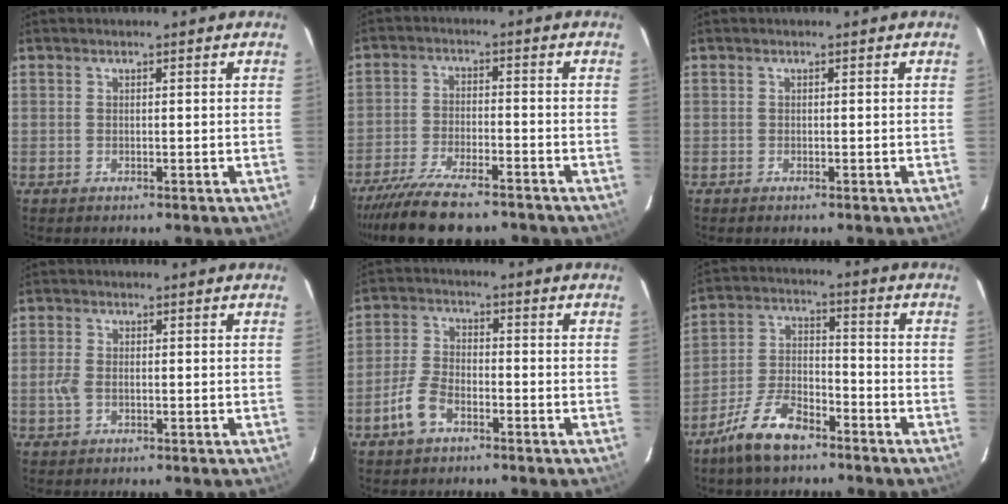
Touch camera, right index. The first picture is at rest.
{"total": 13.5, "force": [-11.2, 3.3, 6.7], "torque": [-0.152, -0.026, -0.190]}
{"total": 0.0}
{"total": 2.8, "force": [-0.7, 1.6, 2.1], "torque": [-0.050, 0.000, -0.013]}
{"total": 6.3, "force": [-3.7, 3.2, 4.0], "torque": [-0.091, 0.008, -0.071]}
{"total": 10.9, "force": [-7.9, 4.2, 6.2], "torque": [-0.137, 0.005, -0.146]}